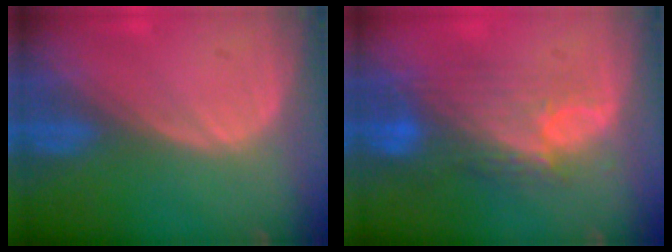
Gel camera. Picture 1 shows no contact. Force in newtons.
{"total": 9.7, "press": 8.0, "slide": 5.5}